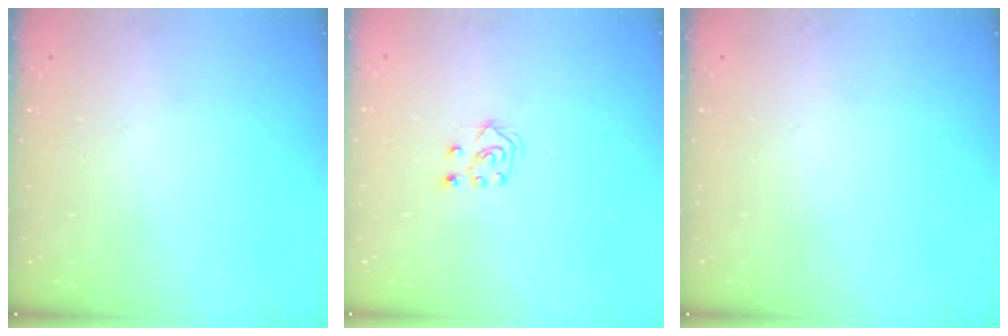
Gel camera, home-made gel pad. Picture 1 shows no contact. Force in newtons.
{"total": 5.7, "press": 5.7, "slide": 0.8}
{"total": 0.0}